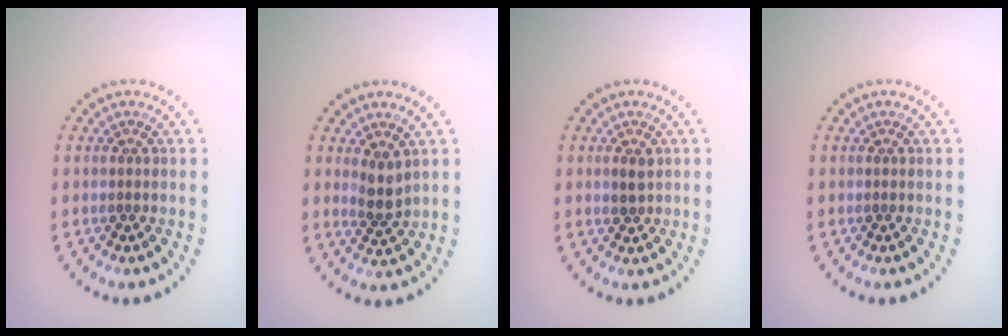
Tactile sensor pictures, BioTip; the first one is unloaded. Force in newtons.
{"total": 1.9, "press": 1.5, "slide": 1.2}
{"total": 1.3, "press": 1.3, "slide": 0.4}
{"total": 0.0}